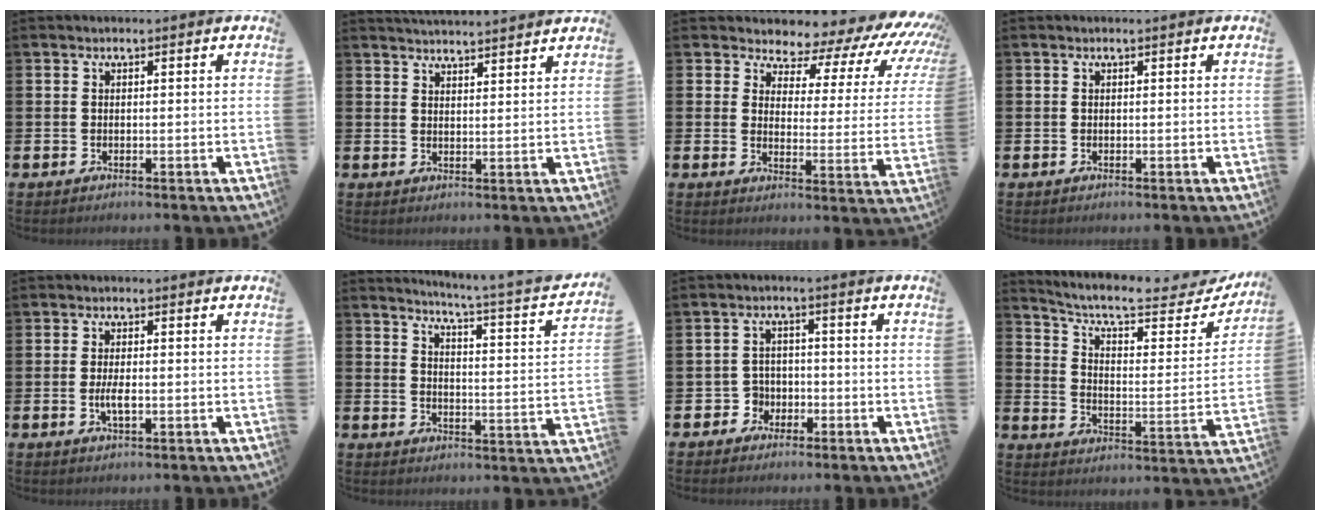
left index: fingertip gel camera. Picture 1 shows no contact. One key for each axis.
{"total": 3.4, "fx": 3.4, "fy": -0.2, "fz": 0.0, "tx": -0.007, "ty": -0.019, "tz": 0.062}
{"total": 4.7, "fx": 3.6, "fy": 2.8, "fz": 1.0, "tx": -0.021, "ty": -0.051, "tz": 0.047}
{"total": 0.0}
{"total": 2.6, "fx": -0.4, "fy": 0.9, "fz": 2.4, "tx": -0.044, "ty": -0.001, "tz": -0.007}
{"total": 4.1, "fx": 3.7, "fy": -0.7, "fz": 1.7, "tx": -0.038, "ty": -0.047, "tz": 0.050}
{"total": 3.1, "fx": -1.8, "fy": 2.5, "fz": 0.2, "tx": -0.022, "ty": 0.006, "tz": -0.041}
{"total": 8.2, "fx": 7.1, "fy": 2.0, "fz": 3.5, "tx": -0.090, "ty": -0.052, "tz": 0.115}